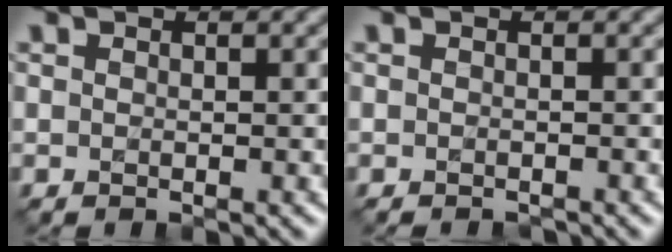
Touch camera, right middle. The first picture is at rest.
{"total": 0.5, "force": [-0.5, 0.0, 0.0], "torque": [-0.002, -0.006, -0.009]}